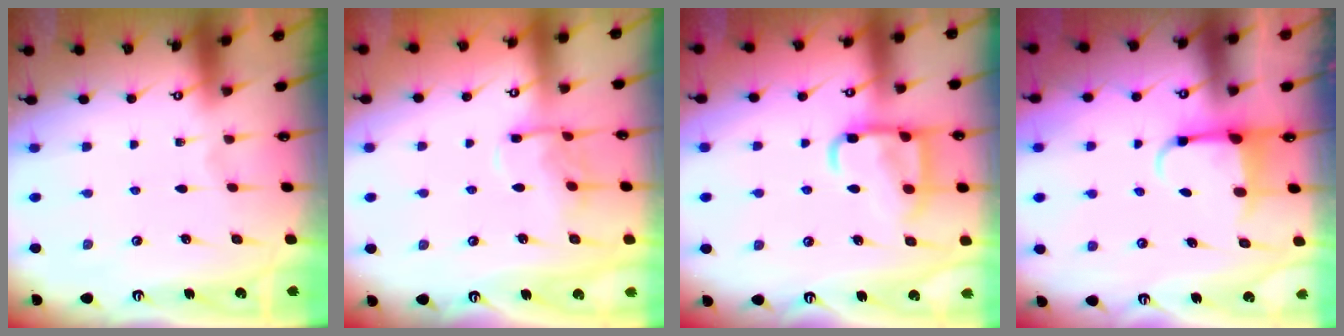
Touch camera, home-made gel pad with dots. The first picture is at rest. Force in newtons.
{"total": 9.0, "press": 9.0, "slide": 0.9}
{"total": 14.4, "press": 14.3, "slide": 1.3}
{"total": 5.3, "press": 5.2, "slide": 1.1}